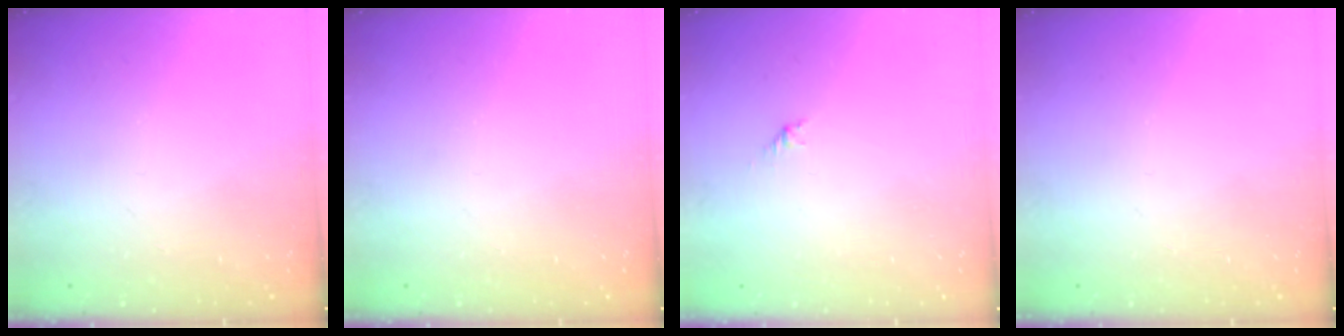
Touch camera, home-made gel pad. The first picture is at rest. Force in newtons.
{"total": 0.0}
{"total": 1.7, "press": 1.6, "slide": 0.7}
{"total": 0.0}